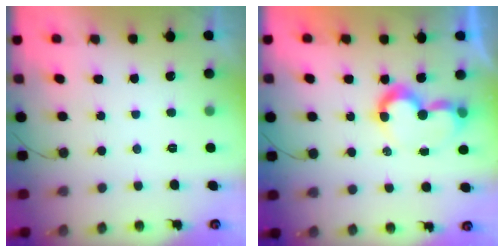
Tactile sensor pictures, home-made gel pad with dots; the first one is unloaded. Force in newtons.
{"total": 9.4, "press": 9.3, "slide": 1.2}